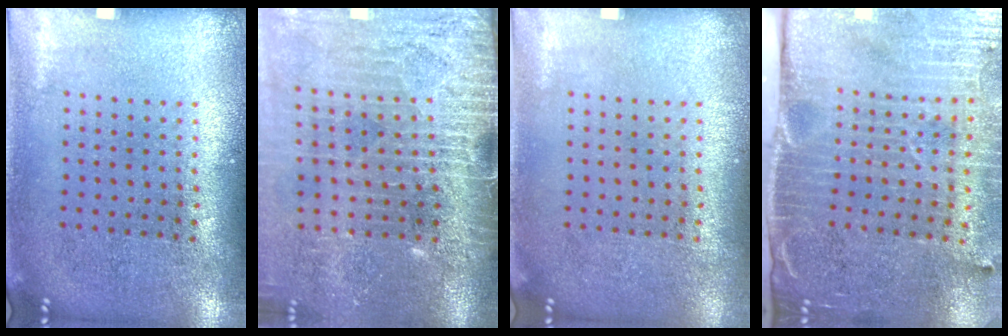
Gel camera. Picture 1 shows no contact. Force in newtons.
{"total": 4.0, "press": 3.5, "slide": 1.9}
{"total": 0.0}
{"total": 4.7, "press": 3.9, "slide": 2.6}